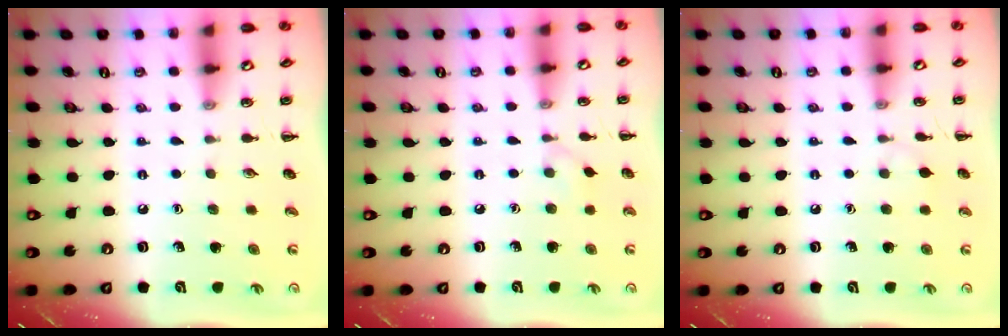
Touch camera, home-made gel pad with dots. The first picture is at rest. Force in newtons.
{"total": 3.2, "press": 3.0, "slide": 1.2}
{"total": 4.1, "press": 3.8, "slide": 1.6}